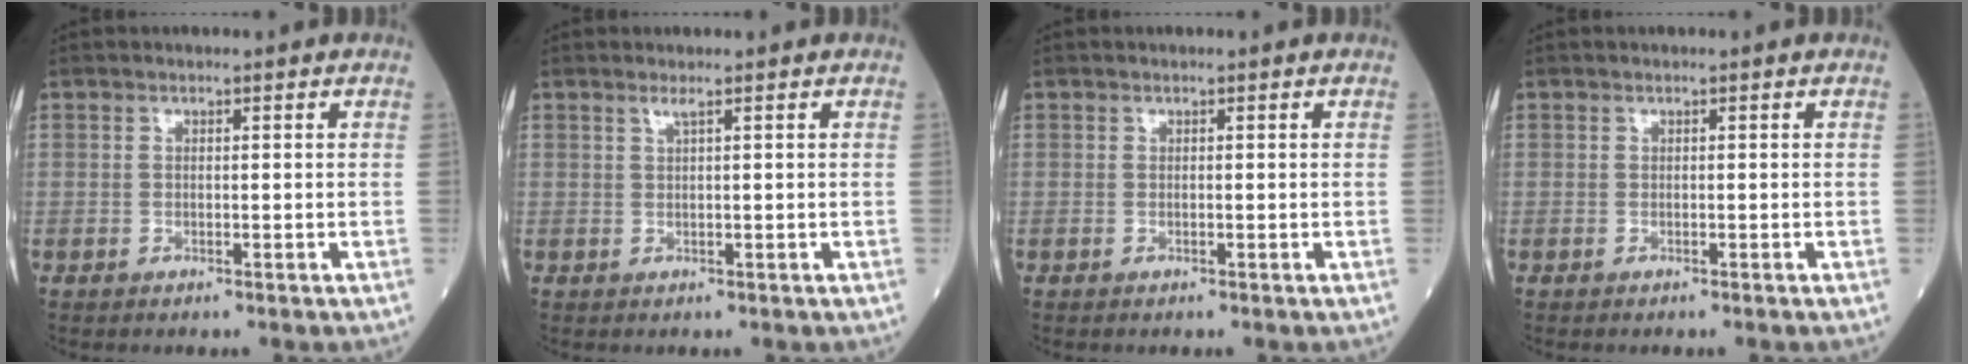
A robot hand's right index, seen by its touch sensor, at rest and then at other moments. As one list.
[{"total": 0.9, "force": [0.5, -0.2, 0.7], "torque": [-0.021, -0.001, 0.013]}, {"total": 0.0}, {"total": 0.0}]